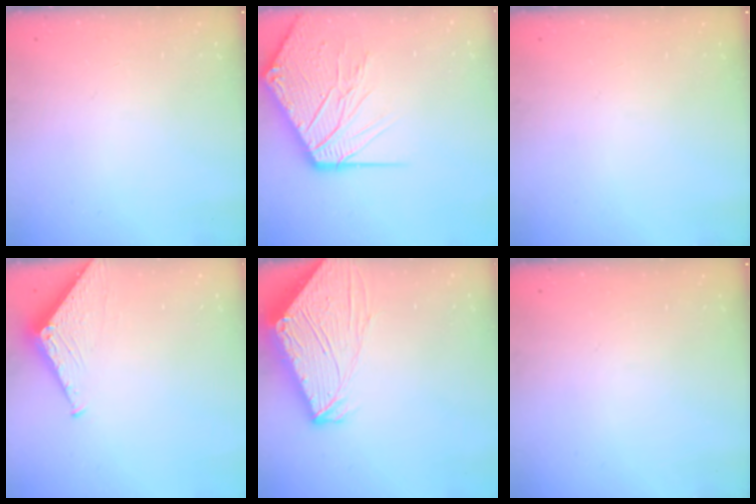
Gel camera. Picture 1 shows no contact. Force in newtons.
{"total": 18.3, "press": 18.2, "slide": 2.4}
{"total": 0.0}
{"total": 3.5, "press": 3.4, "slide": 0.3}
{"total": 13.1, "press": 13.0, "slide": 1.8}
{"total": 0.0}